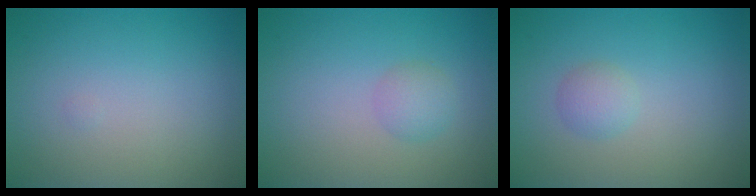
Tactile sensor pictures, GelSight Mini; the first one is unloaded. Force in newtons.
{"total": 1.6, "press": 1.6, "slide": 0.1}
{"total": 1.4, "press": 1.4, "slide": 0.1}